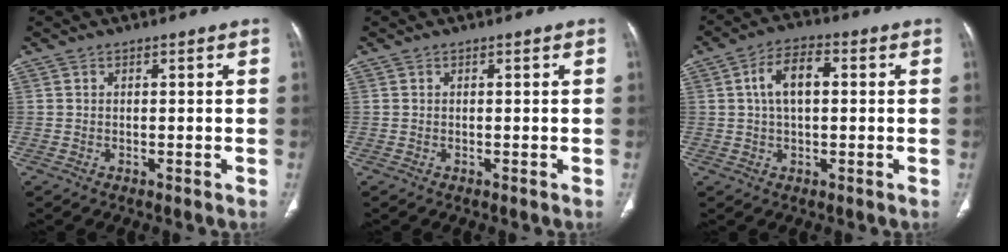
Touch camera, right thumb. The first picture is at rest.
{"total": 0.0}
{"total": 7.5, "force": [1.1, 4.0, 6.3], "torque": [-0.112, 0.017, 0.015]}